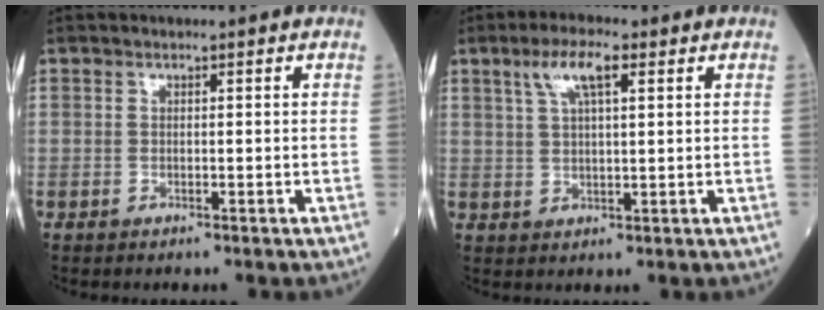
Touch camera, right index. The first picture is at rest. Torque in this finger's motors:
{"motor_torque": [0.23, 0.18, 0.10, 0.07]}